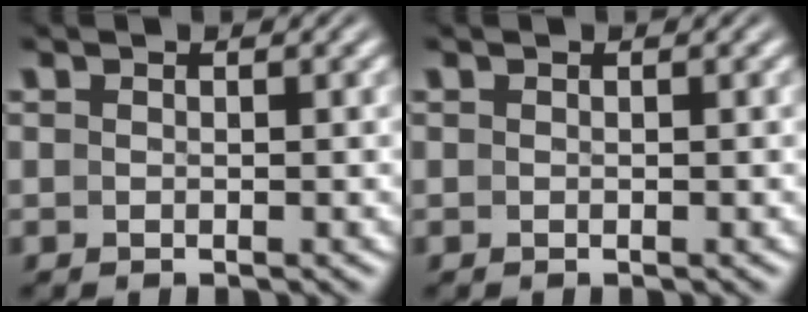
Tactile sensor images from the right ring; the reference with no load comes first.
{"total": 0.0}